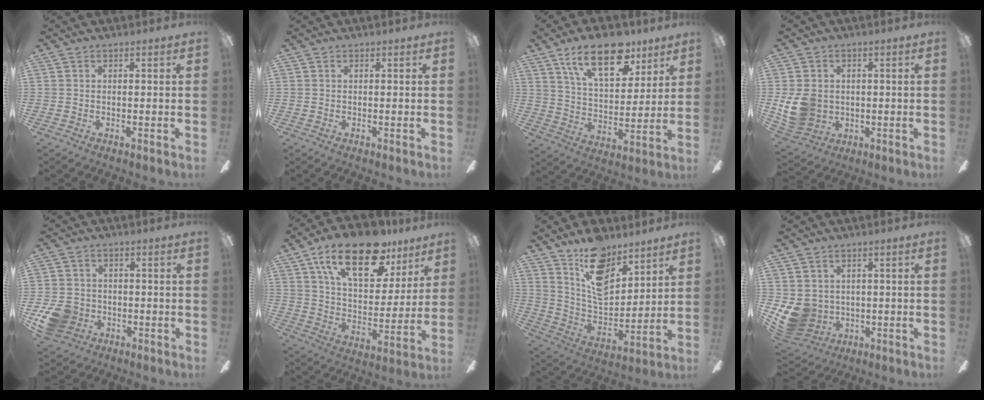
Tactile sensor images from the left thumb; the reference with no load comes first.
{"total": 0.0}
{"total": 19.3, "force": [11.8, 9.3, 12.1], "torque": [-0.191, -0.048, 0.201]}
{"total": 9.6, "force": [-0.2, 8.4, 4.7], "torque": [-0.107, 0.013, 0.002]}
{"total": 8.6, "force": [-3.4, 7.2, 3.4], "torque": [-0.076, 0.028, -0.061]}
{"total": 22.7, "force": [14.1, 10.5, 14.5], "torque": [-0.234, -0.064, 0.242]}
{"total": 15.7, "force": [11.3, 7.6, 7.8], "torque": [-0.131, -0.068, 0.206]}
{"total": 8.1, "force": [-0.5, 7.6, 2.7], "torque": [-0.086, -0.006, -0.006]}